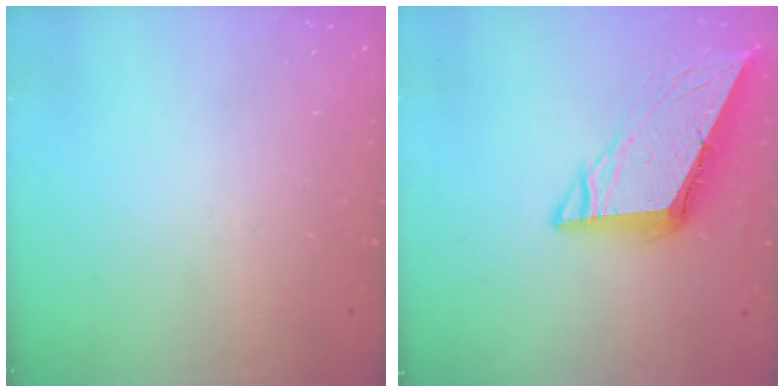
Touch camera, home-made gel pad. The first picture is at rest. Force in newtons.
{"total": 8.9, "press": 8.9, "slide": 1.0}